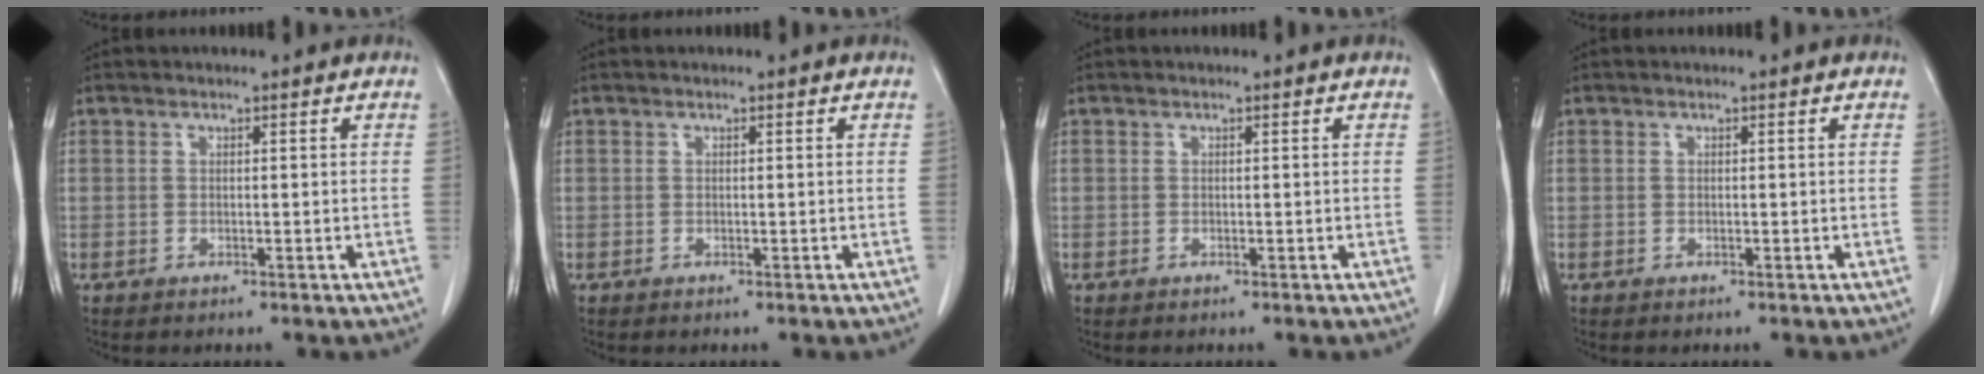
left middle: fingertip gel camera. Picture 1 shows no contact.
{"total": 0.0}
{"total": 0.0}
{"total": 0.0}